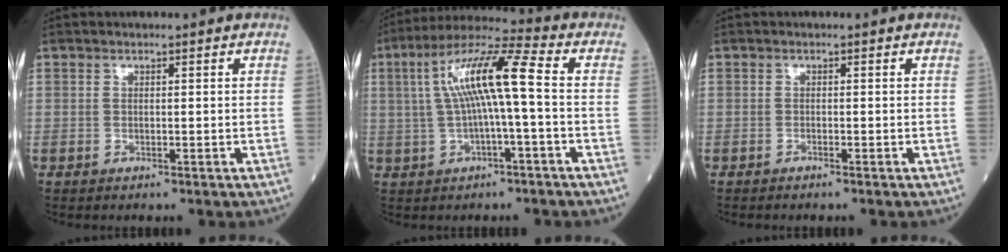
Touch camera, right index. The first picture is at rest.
{"total": 11.3, "force": [0.7, 0.7, 11.2], "torque": [-0.210, 0.031, 0.009]}
{"total": 0.7, "force": [-0.6, -0.1, 0.3], "torque": [-0.005, 0.002, -0.010]}